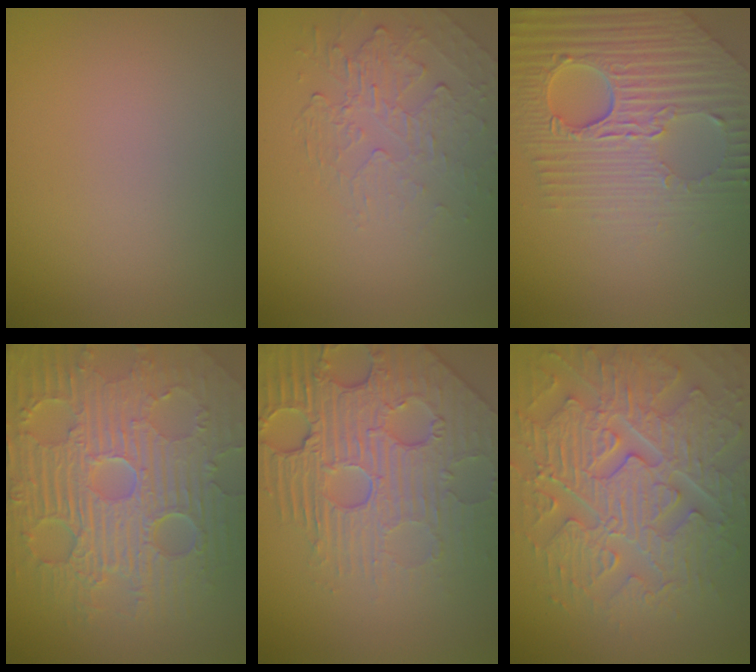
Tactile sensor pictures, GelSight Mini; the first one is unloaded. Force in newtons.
{"total": 2.2, "press": 1.1, "slide": 1.9}
{"total": 9.0, "press": 6.2, "slide": 6.6}
{"total": 11.7, "press": 7.4, "slide": 9.0}
{"total": 7.5, "press": 5.9, "slide": 4.7}
{"total": 8.8, "press": 6.5, "slide": 6.0}